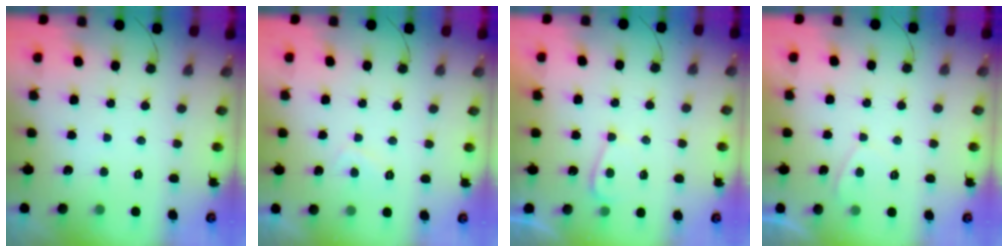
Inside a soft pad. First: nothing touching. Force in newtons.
{"total": 2.3, "press": 2.2, "slide": 0.7}
{"total": 4.3, "press": 4.2, "slide": 0.5}
{"total": 1.2, "press": 1.1, "slide": 0.5}